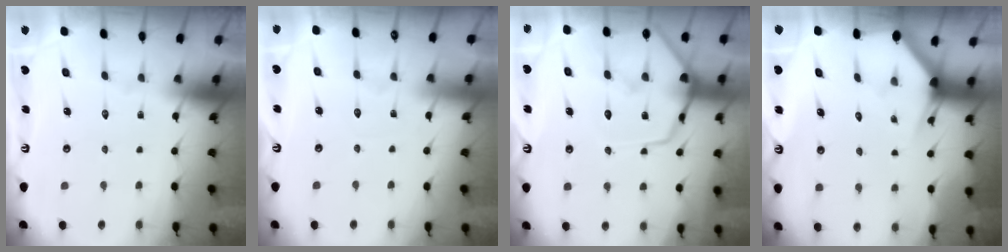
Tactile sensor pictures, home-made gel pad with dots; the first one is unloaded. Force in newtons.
{"total": 2.4, "press": 2.3, "slide": 0.2}
{"total": 12.7, "press": 12.6, "slide": 1.2}
{"total": 2.9, "press": 2.9, "slide": 0.1}